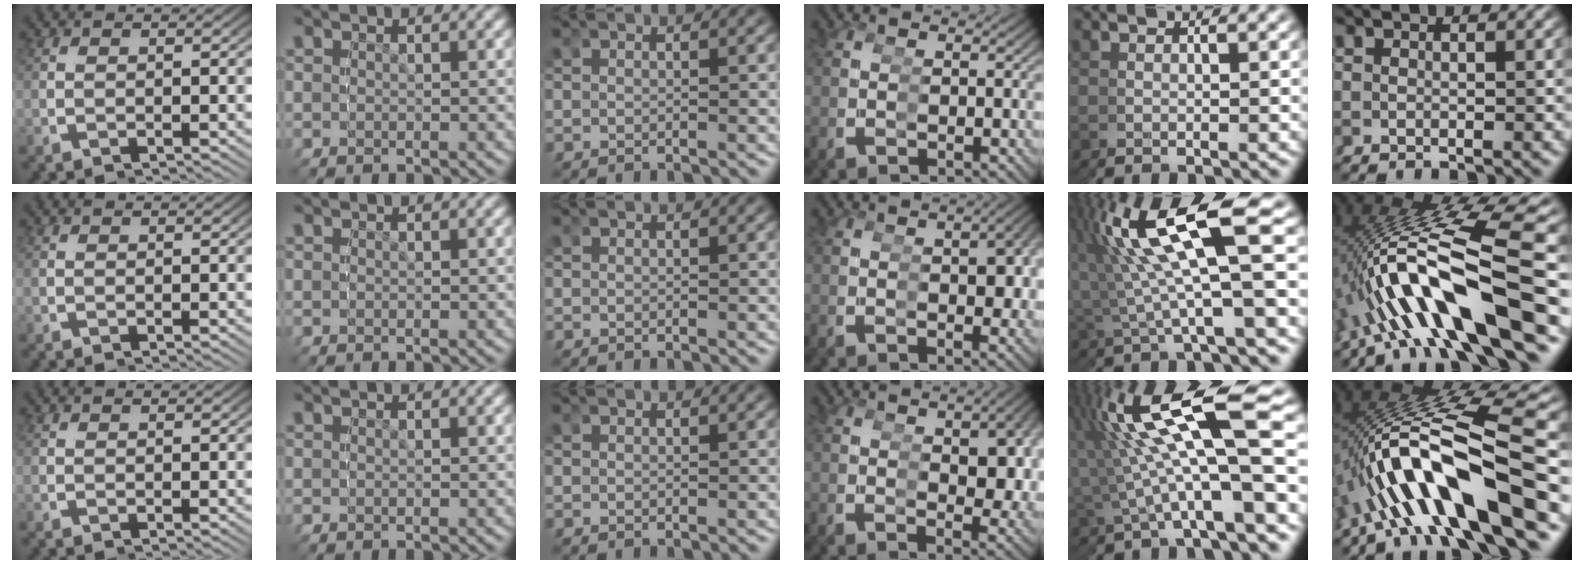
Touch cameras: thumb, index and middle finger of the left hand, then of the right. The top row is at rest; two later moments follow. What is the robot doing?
{"motion": "grasp_and_lifting", "object": "cup"}